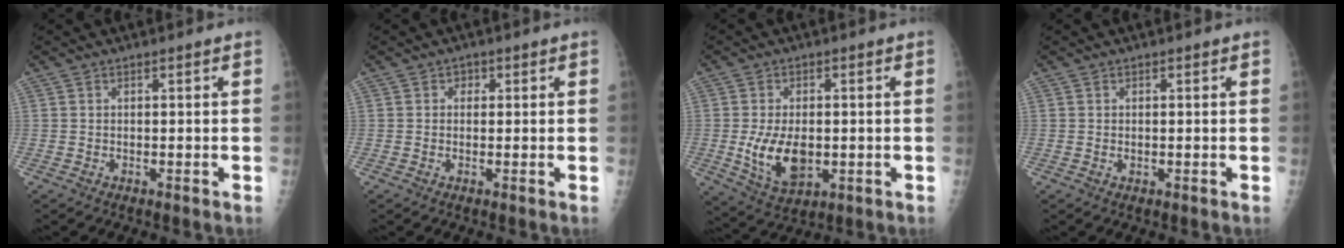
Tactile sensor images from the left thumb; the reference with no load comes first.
{"total": 1.3, "force": [0.4, 1.2, 0.5], "torque": [0.005, 0.002, 0.000]}
{"total": 9.9, "force": [-1.2, 5.9, 7.9], "torque": [-0.129, -0.013, -0.008]}
{"total": 0.6, "force": [0.0, 0.5, 0.4], "torque": [-0.006, -0.001, 0.001]}